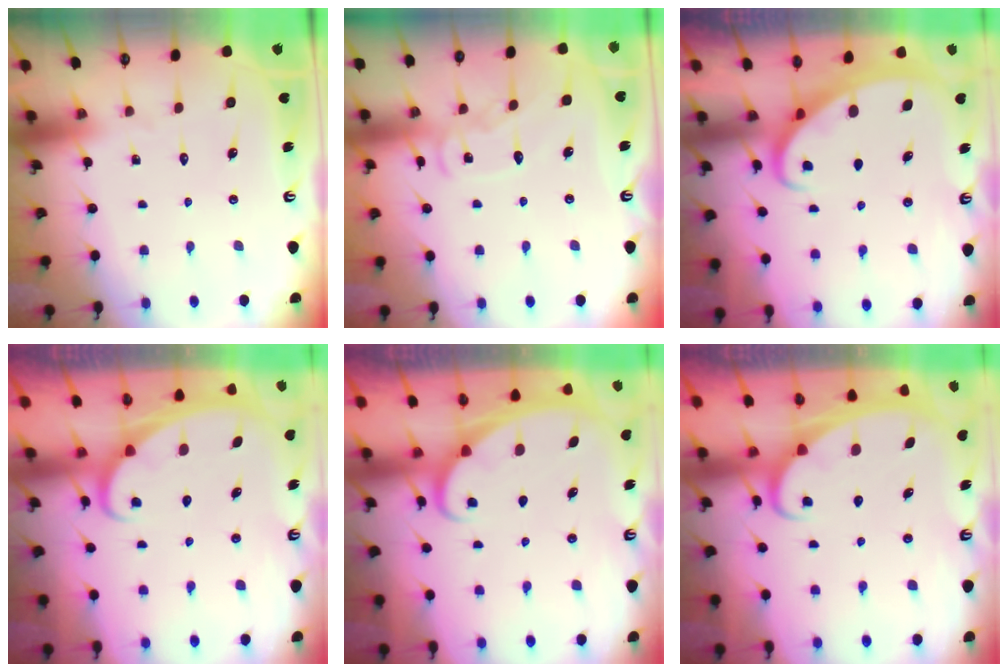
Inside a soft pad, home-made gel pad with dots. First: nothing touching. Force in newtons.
{"total": 8.6, "press": 8.5, "slide": 0.8}
{"total": 2.3, "press": 2.3, "slide": 0.2}
{"total": 1.7, "press": 1.7, "slide": 0.1}
{"total": 1.7, "press": 1.7, "slide": 0.1}
{"total": 2.4, "press": 2.3, "slide": 0.3}